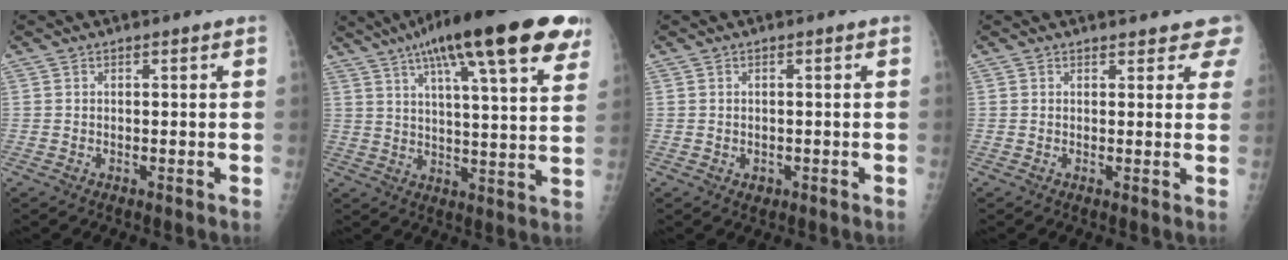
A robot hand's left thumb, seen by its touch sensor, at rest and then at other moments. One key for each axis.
{"total": 25.5, "fx": 14.9, "fy": 5.5, "fz": 20.0, "tx": -0.292, "ty": -0.010, "tz": 0.205}
{"total": 1.4, "fx": -0.4, "fy": 1.2, "fz": 0.6, "tx": -0.004, "ty": 0.001, "tz": -0.001}
{"total": 4.0, "fx": 3.6, "fy": 1.6, "fz": 0.6, "tx": 0.030, "ty": -0.015, "tz": 0.020}